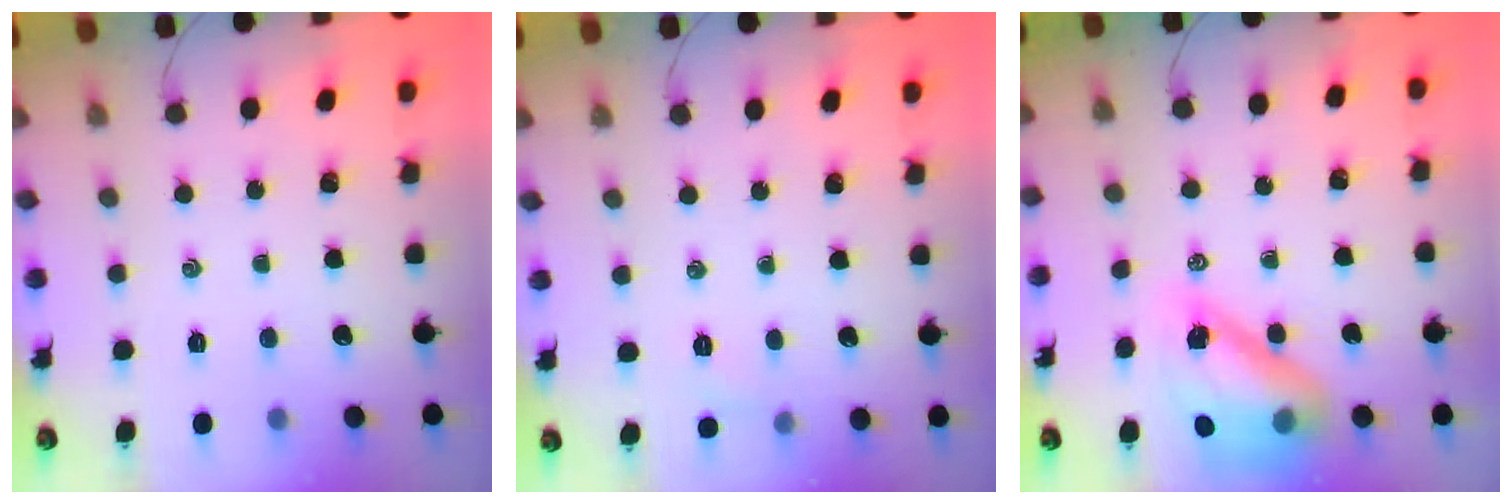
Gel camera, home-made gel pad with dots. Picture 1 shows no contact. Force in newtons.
{"total": 3.0, "press": 2.9, "slide": 0.8}
{"total": 15.0, "press": 14.3, "slide": 4.5}